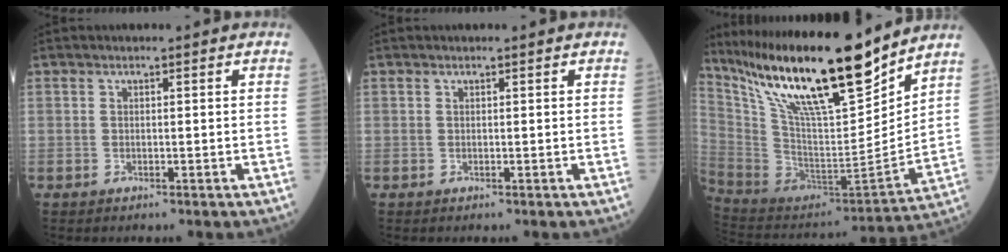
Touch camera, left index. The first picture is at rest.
{"total": 0.0}
{"total": 23.9, "force": [17.9, 3.5, 15.5], "torque": [-0.274, -0.012, 0.322]}